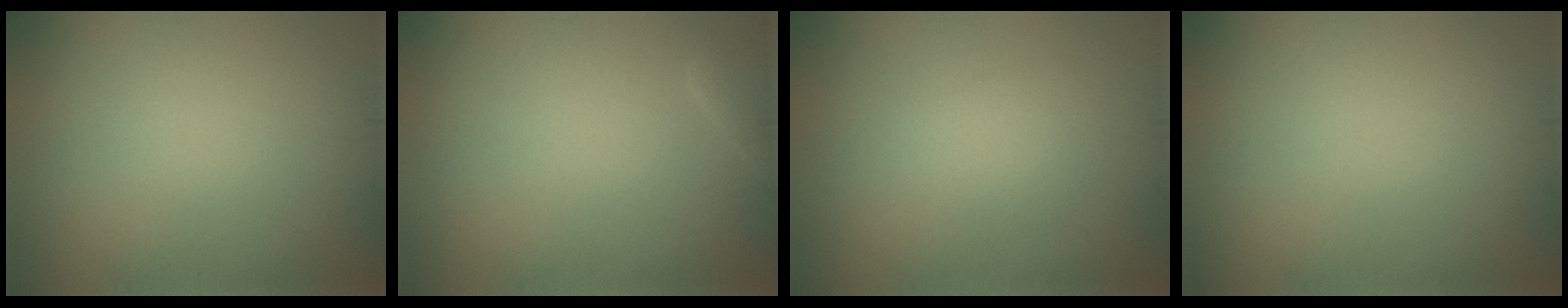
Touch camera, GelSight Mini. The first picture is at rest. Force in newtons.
{"total": 1.1, "press": 1.1, "slide": 0.1}
{"total": 2.2, "press": 2.2, "slide": 0.1}
{"total": 0.0}